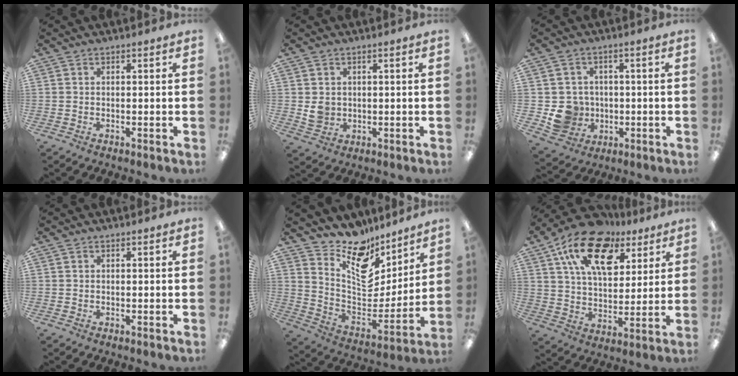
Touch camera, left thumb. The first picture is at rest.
{"total": 3.8, "force": [0.7, 3.5, 1.4], "torque": [-0.014, 0.001, 0.013]}
{"total": 7.6, "force": [-1.0, 7.4, 1.6], "torque": [-0.049, 0.007, -0.009]}
{"total": 0.0}
{"total": 14.8, "force": [11.6, 7.3, 5.7], "torque": [-0.105, -0.110, 0.209]}
{"total": 18.5, "force": [10.3, 10.4, 11.3], "torque": [-0.193, -0.038, 0.182]}